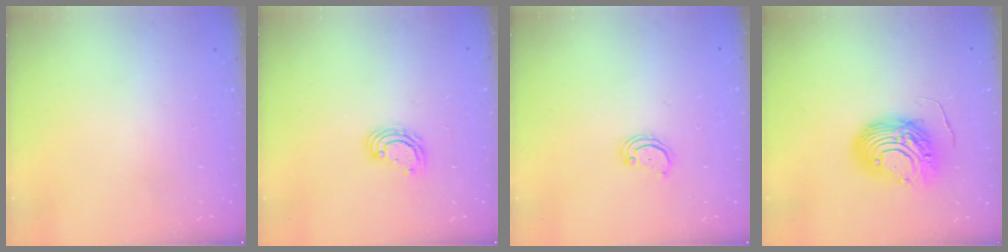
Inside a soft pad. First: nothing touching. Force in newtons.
{"total": 5.6, "press": 5.6, "slide": 0.4}
{"total": 2.8, "press": 2.8, "slide": 0.3}
{"total": 10.5, "press": 10.5, "slide": 0.9}